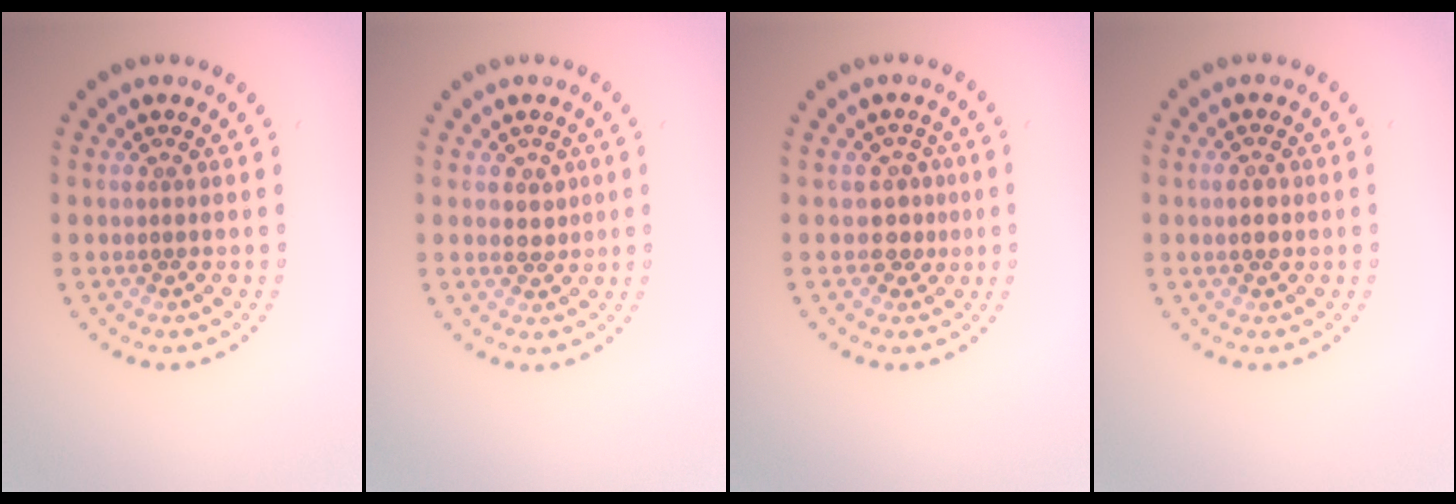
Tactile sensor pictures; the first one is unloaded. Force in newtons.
{"total": 1.5, "press": 1.3, "slide": 0.7}
{"total": 2.0, "press": 1.4, "slide": 1.4}
{"total": 1.1, "press": 1.1, "slide": 0.1}